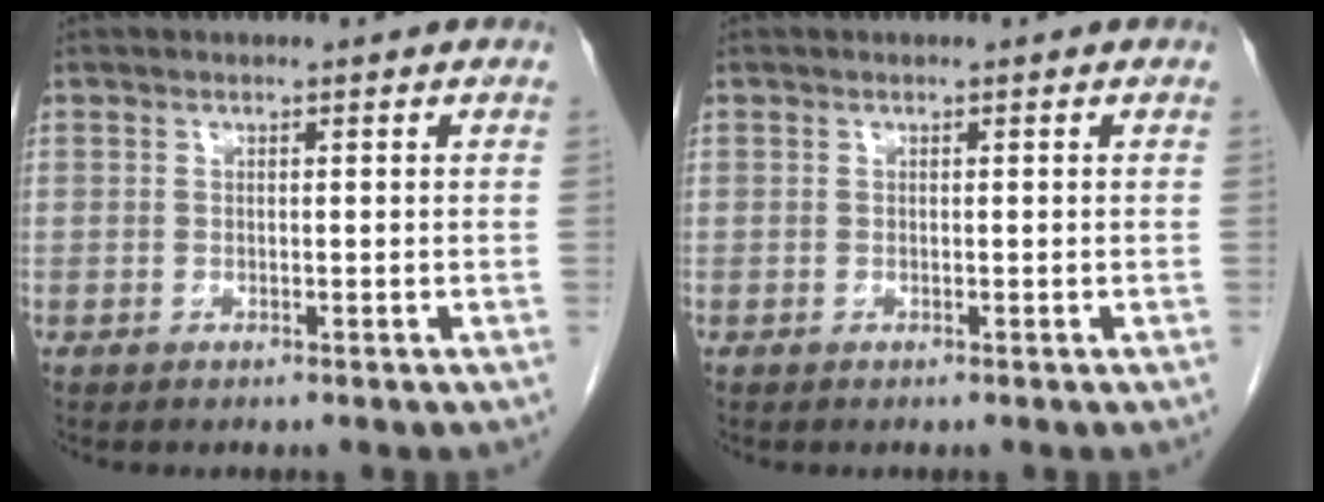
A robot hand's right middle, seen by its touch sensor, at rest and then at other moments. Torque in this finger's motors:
{"motor_torque": [-0.15, -0.02, -0.15, -0.07]}